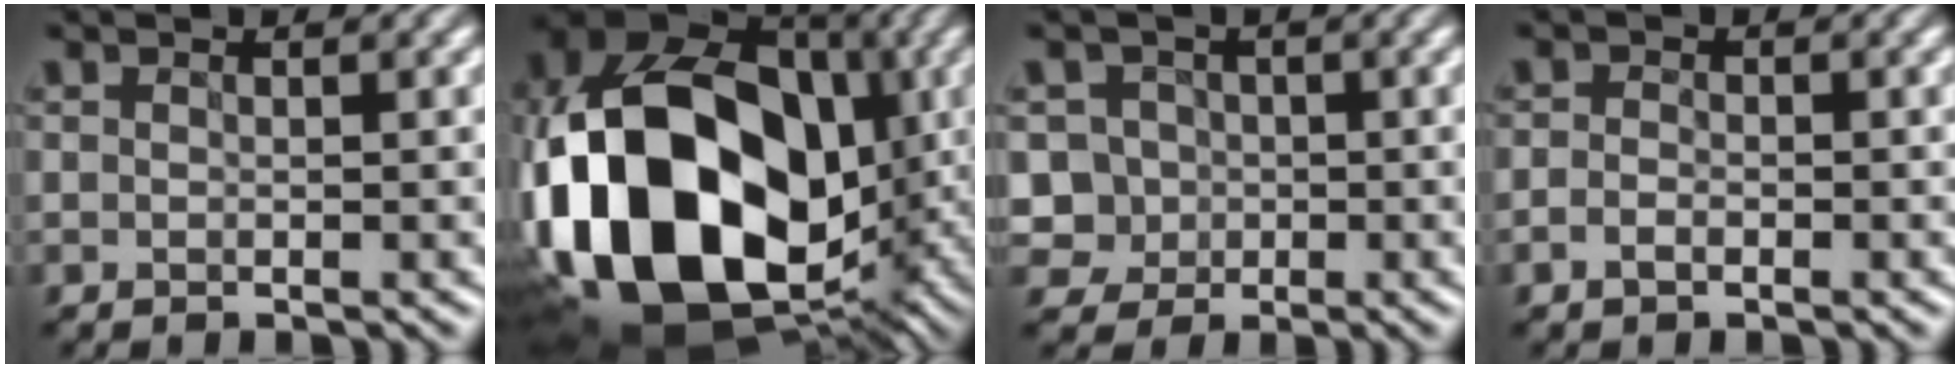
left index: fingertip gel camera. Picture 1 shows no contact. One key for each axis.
{"total": 19.8, "fx": -4.4, "fy": 13.4, "fz": 13.9, "tx": -0.298, "ty": -0.002, "tz": -0.078}
{"total": 5.5, "fx": -0.6, "fy": 5.3, "fz": 1.5, "tx": -0.019, "ty": 0.034, "tz": -0.038}
{"total": 1.2, "fx": -0.7, "fy": 0.8, "fz": 0.7, "tx": -0.005, "ty": 0.006, "tz": -0.020}